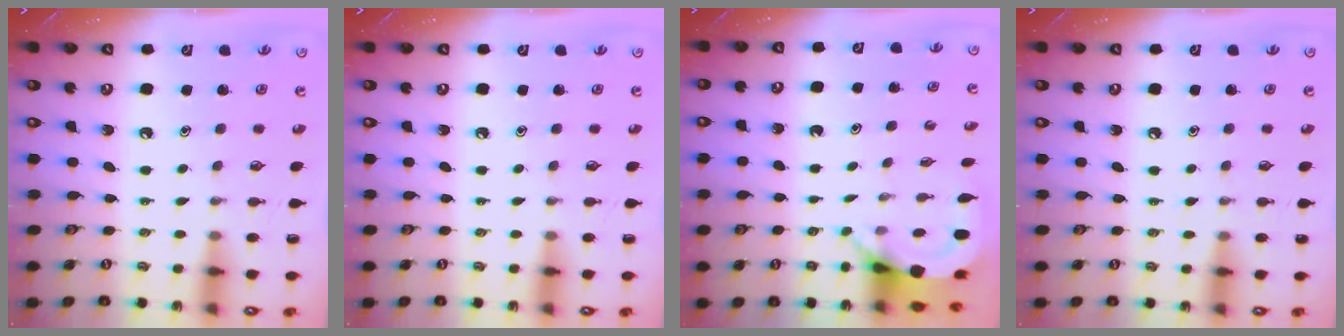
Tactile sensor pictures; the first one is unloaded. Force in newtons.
{"total": 0.0}
{"total": 3.9, "press": 3.8, "slide": 0.3}
{"total": 4.8, "press": 4.8, "slide": 0.6}